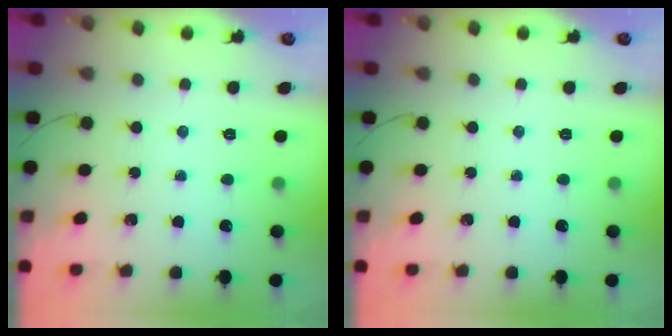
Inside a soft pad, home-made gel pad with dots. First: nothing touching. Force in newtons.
{"total": 0.0}